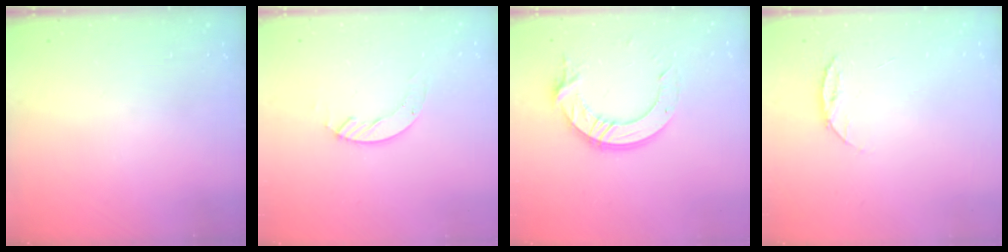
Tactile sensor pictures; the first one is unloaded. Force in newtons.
{"total": 4.1, "press": 4.1, "slide": 0.3}
{"total": 13.5, "press": 13.5, "slide": 1.4}
{"total": 6.6, "press": 6.5, "slide": 0.7}